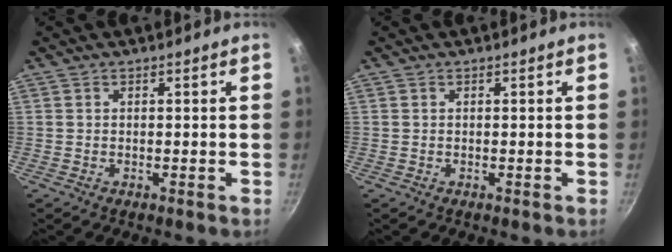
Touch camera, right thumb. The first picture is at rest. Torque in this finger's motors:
{"motor_torque": [-0.07, 0.07, -0.04, -0.04, 0.00]}